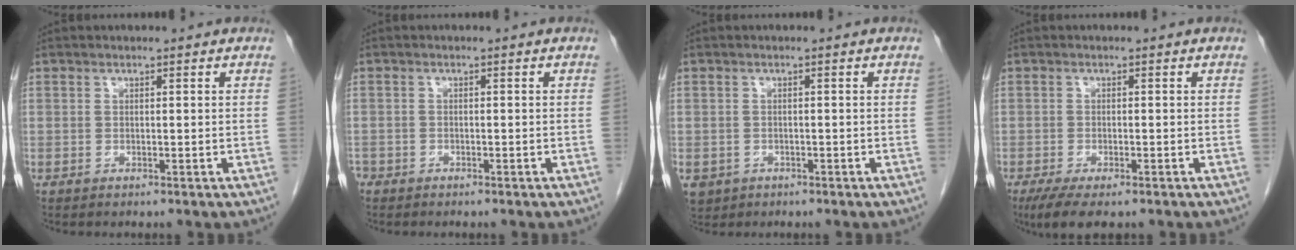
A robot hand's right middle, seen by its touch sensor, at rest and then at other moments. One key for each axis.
{"total": 1.8, "fx": -1.4, "fy": 1.0, "fz": 0.3, "tx": -0.014, "ty": 0.000, "tz": -0.026}
{"total": 4.2, "fx": -2.1, "fy": 3.5, "fz": 1.1, "tx": -0.023, "ty": -0.001, "tz": -0.028}
{"total": 5.8, "fx": -4.1, "fy": 1.8, "fz": 3.7, "tx": -0.061, "ty": -0.013, "tz": -0.064}